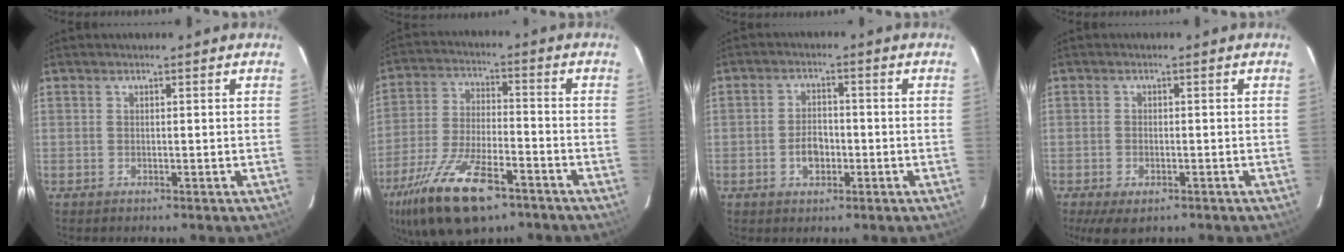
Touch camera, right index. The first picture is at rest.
{"total": 18.9, "force": [-12.1, 7.1, 12.7], "torque": [-0.264, -0.040, -0.214]}
{"total": 4.4, "force": [-1.5, 3.0, 2.9], "torque": [-0.058, 0.007, -0.023]}
{"total": 5.3, "force": [-3.3, 2.5, 3.3], "torque": [-0.074, -0.019, -0.054]}